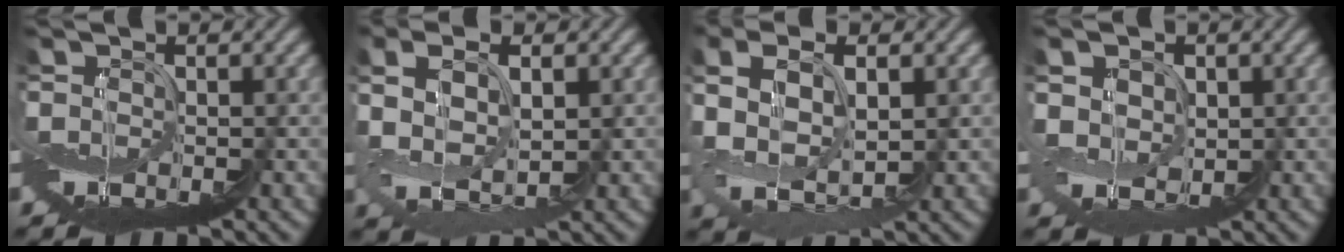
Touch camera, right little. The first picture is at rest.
{"total": 2.2, "force": [2.0, -0.7, 0.6], "torque": [-0.053, 0.023, 0.036]}
{"total": 2.2, "force": [1.7, -0.3, 1.3], "torque": [-0.068, 0.021, 0.031]}
{"total": 2.7, "force": [2.4, 1.1, -0.5], "torque": [-0.012, 0.027, 0.026]}